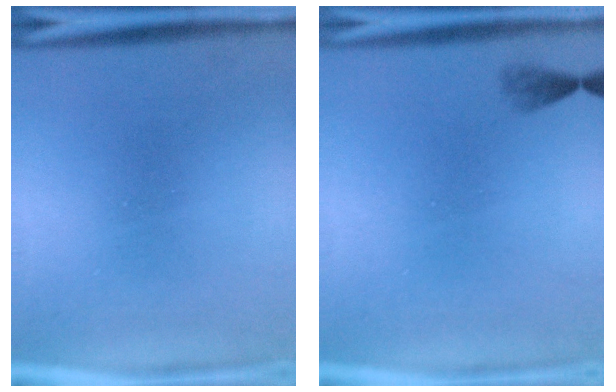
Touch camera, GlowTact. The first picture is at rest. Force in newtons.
{"total": 1.4}